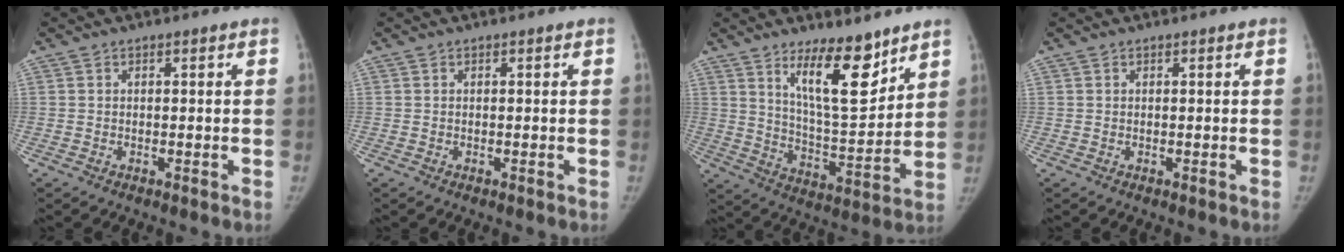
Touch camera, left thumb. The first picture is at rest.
{"total": 0.0}
{"total": 13.3, "force": [8.7, 4.1, 9.1], "torque": [-0.117, -0.077, 0.156]}
{"total": 0.0}